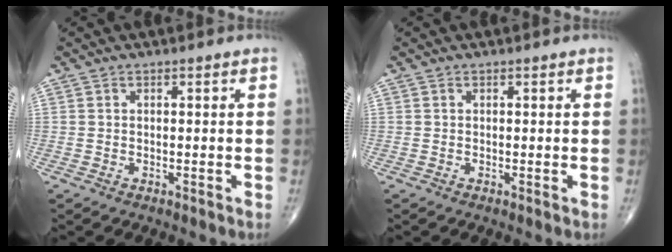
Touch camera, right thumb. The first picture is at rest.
{"total": 0.0}